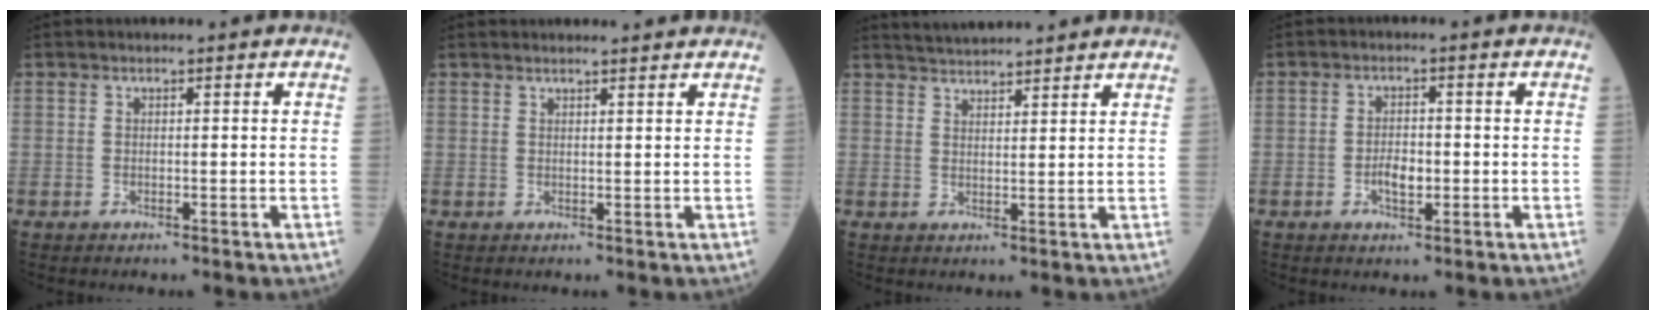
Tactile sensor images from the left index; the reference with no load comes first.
{"total": 3.9, "force": [3.8, 0.1, 1.0], "torque": [-0.016, 0.014, 0.044]}
{"total": 6.7, "force": [6.4, 0.4, 1.9], "torque": [-0.039, 0.027, 0.099]}
{"total": 3.1, "force": [-1.0, 1.4, 2.6], "torque": [-0.050, -0.001, -0.017]}